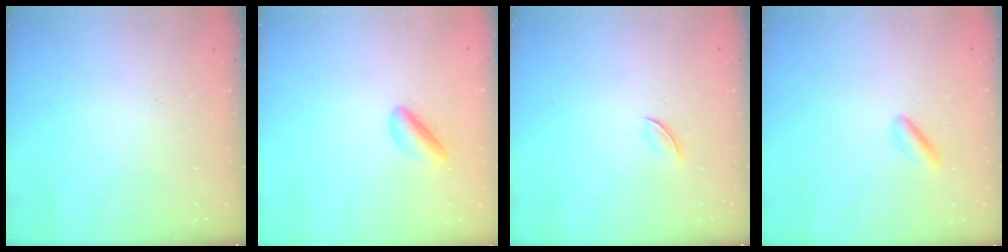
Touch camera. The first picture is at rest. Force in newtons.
{"total": 3.5, "press": 3.5, "slide": 0.2}
{"total": 2.8, "press": 2.7, "slide": 0.9}
{"total": 2.9, "press": 2.7, "slide": 1.1}